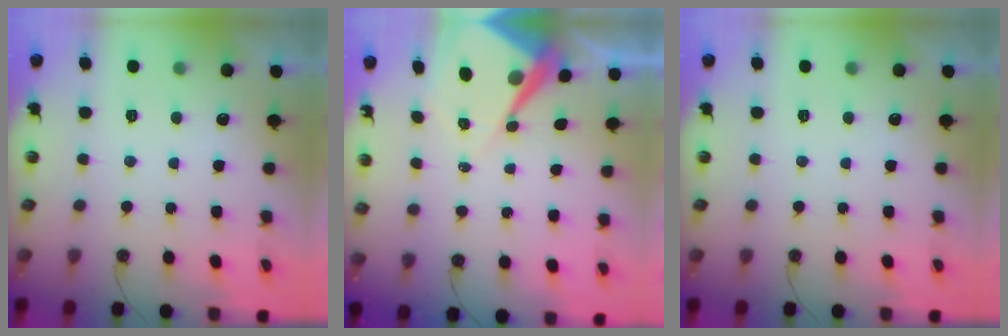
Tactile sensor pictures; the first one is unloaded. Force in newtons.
{"total": 9.6, "press": 9.5, "slide": 0.9}
{"total": 0.0}